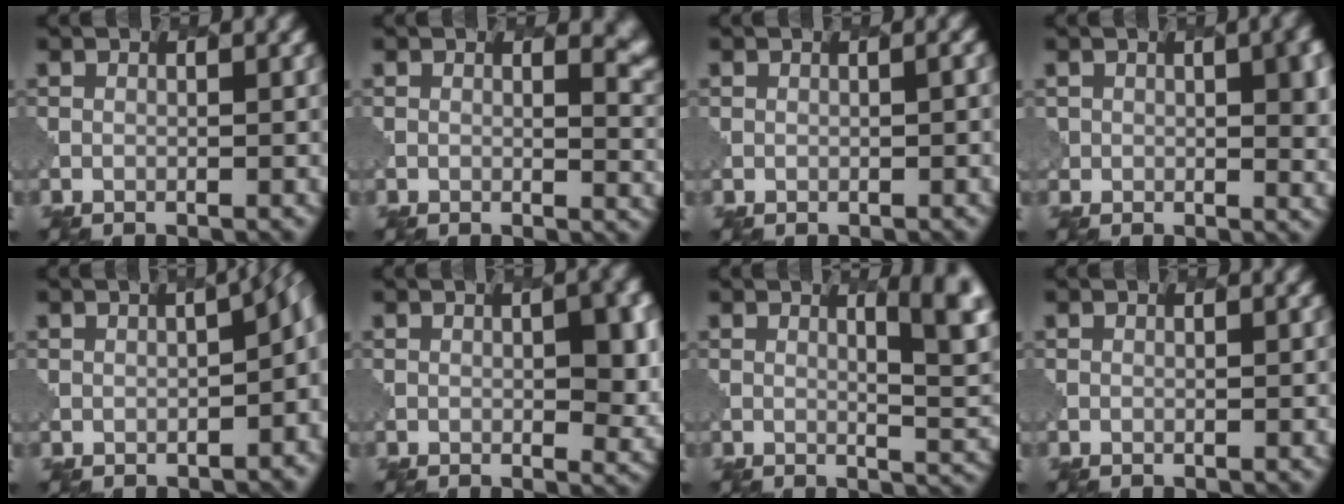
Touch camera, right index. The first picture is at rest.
{"total": 3.5, "force": [1.5, 1.6, 2.7], "torque": [-0.021, -0.009, 0.021]}
{"total": 0.6, "force": [0.0, 0.5, 0.2], "torque": [-0.002, -0.005, 0.004]}
{"total": 5.8, "force": [1.5, 3.2, 4.6], "torque": [-0.065, -0.007, 0.025]}
{"total": 4.8, "force": [-1.0, 2.6, 3.9], "torque": [-0.031, 0.003, -0.013]}
{"total": 4.7, "force": [0.7, 1.6, 4.4], "torque": [-0.055, -0.002, 0.012]}
{"total": 6.0, "force": [2.2, 1.9, 5.2], "torque": [-0.047, -0.007, 0.034]}
{"total": 0.0}